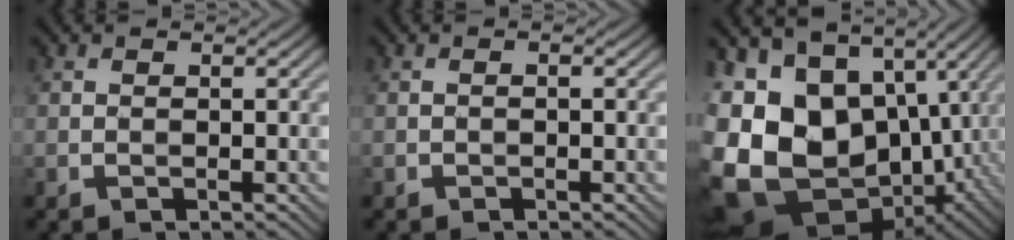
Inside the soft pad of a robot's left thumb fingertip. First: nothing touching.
{"total": 0.0}
{"total": 19.0, "force": [-0.3, 14.4, 12.3], "torque": [-0.261, -0.024, 0.029]}